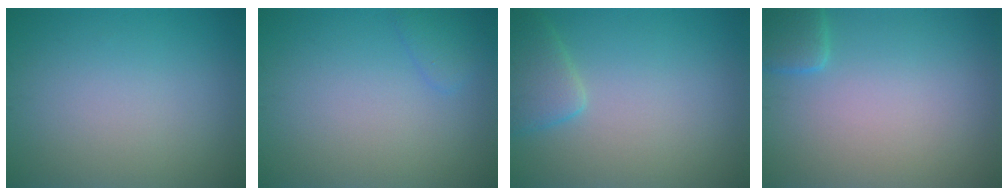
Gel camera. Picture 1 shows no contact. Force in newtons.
{"total": 1.3, "press": 1.3, "slide": 0.1}
{"total": 2.8, "press": 2.7, "slide": 0.3}
{"total": 2.0, "press": 2.0, "slide": 0.3}